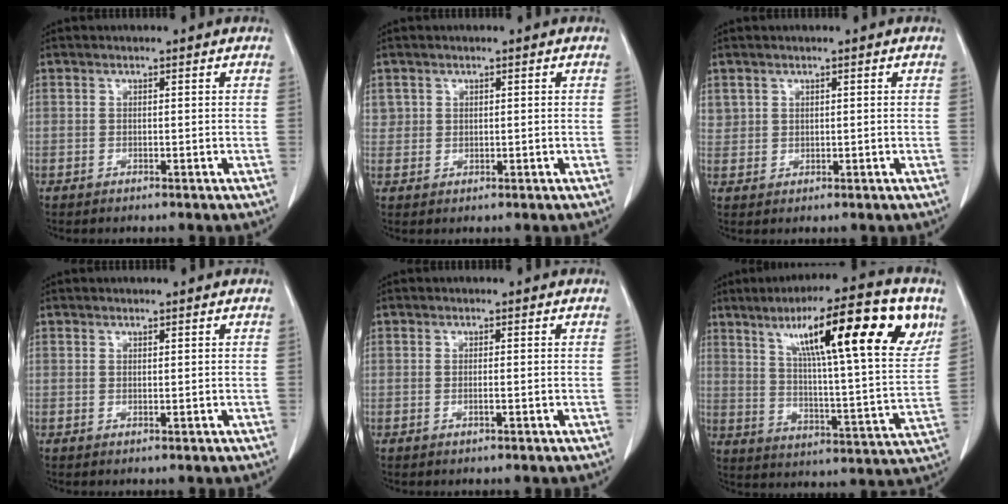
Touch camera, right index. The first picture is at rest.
{"total": 1.8, "force": [0.8, 1.6, 0.1], "torque": [0.012, 0.002, 0.010]}
{"total": 2.1, "force": [1.2, 1.7, 0.3], "torque": [0.002, 0.004, 0.024]}
{"total": 0.0}
{"total": 0.9, "force": [-0.3, 0.0, 0.9], "torque": [-0.019, -0.001, -0.003]}
{"total": 22.8, "force": [10.9, 2.9, 19.8], "torque": [-0.300, 0.023, 0.165]}